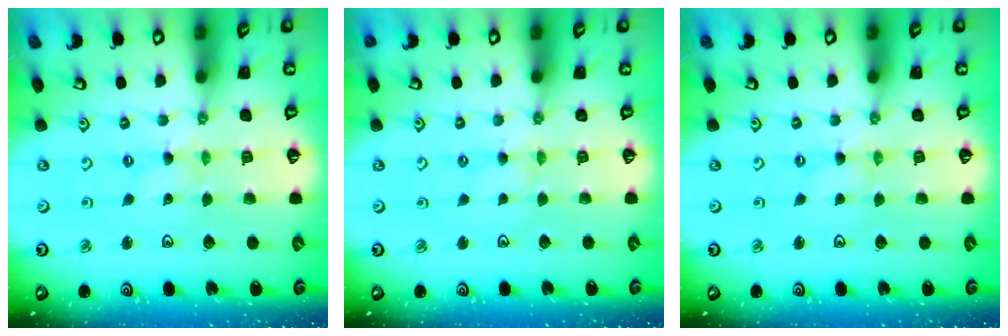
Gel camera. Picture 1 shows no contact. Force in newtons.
{"total": 2.5, "press": 2.4, "slide": 0.4}
{"total": 0.7, "press": 0.7, "slide": 0.1}